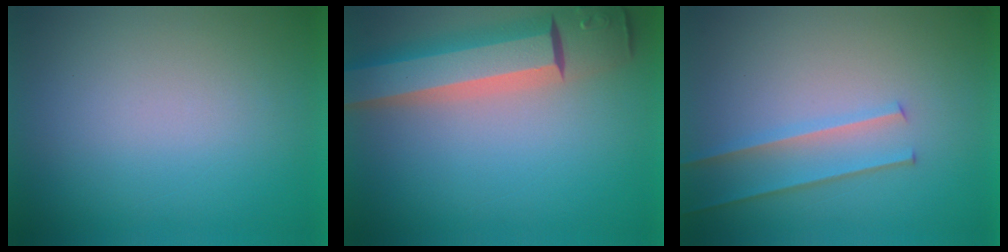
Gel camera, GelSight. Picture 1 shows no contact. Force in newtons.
{"total": 8.5}
{"total": 2.2}